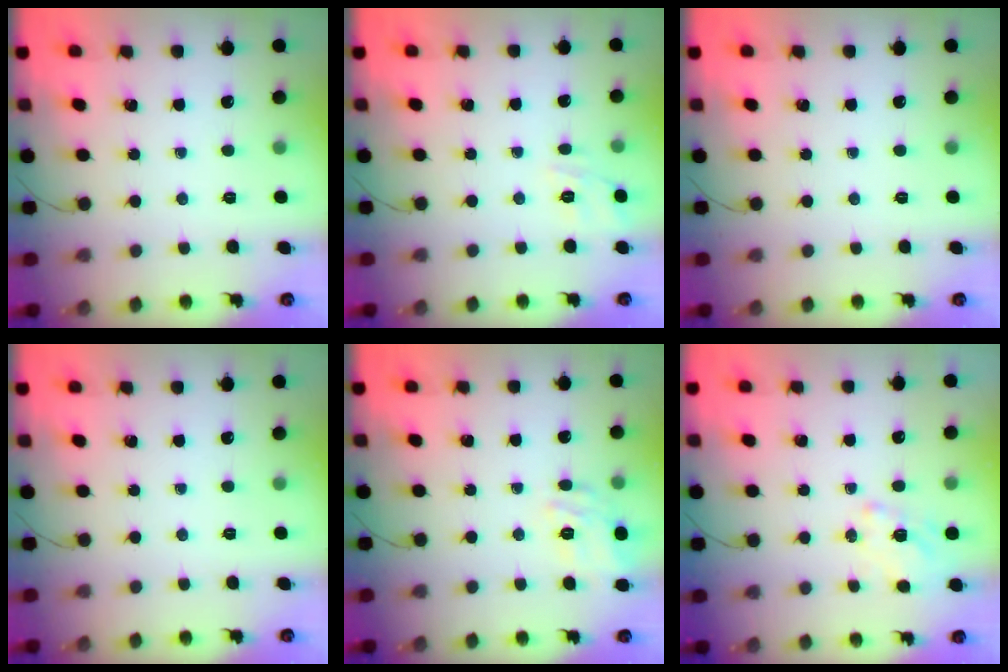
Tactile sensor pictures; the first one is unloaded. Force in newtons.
{"total": 10.0, "press": 9.9, "slide": 1.4}
{"total": 0.0}
{"total": 0.0}
{"total": 8.5, "press": 8.5, "slide": 1.0}
{"total": 1.2, "press": 0.2, "slide": 1.2}